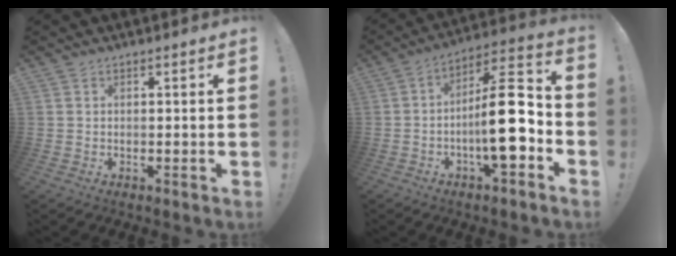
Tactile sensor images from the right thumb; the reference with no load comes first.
{"total": 18.4, "force": [-4.2, 5.7, 17.0], "torque": [-0.260, 0.025, -0.066]}